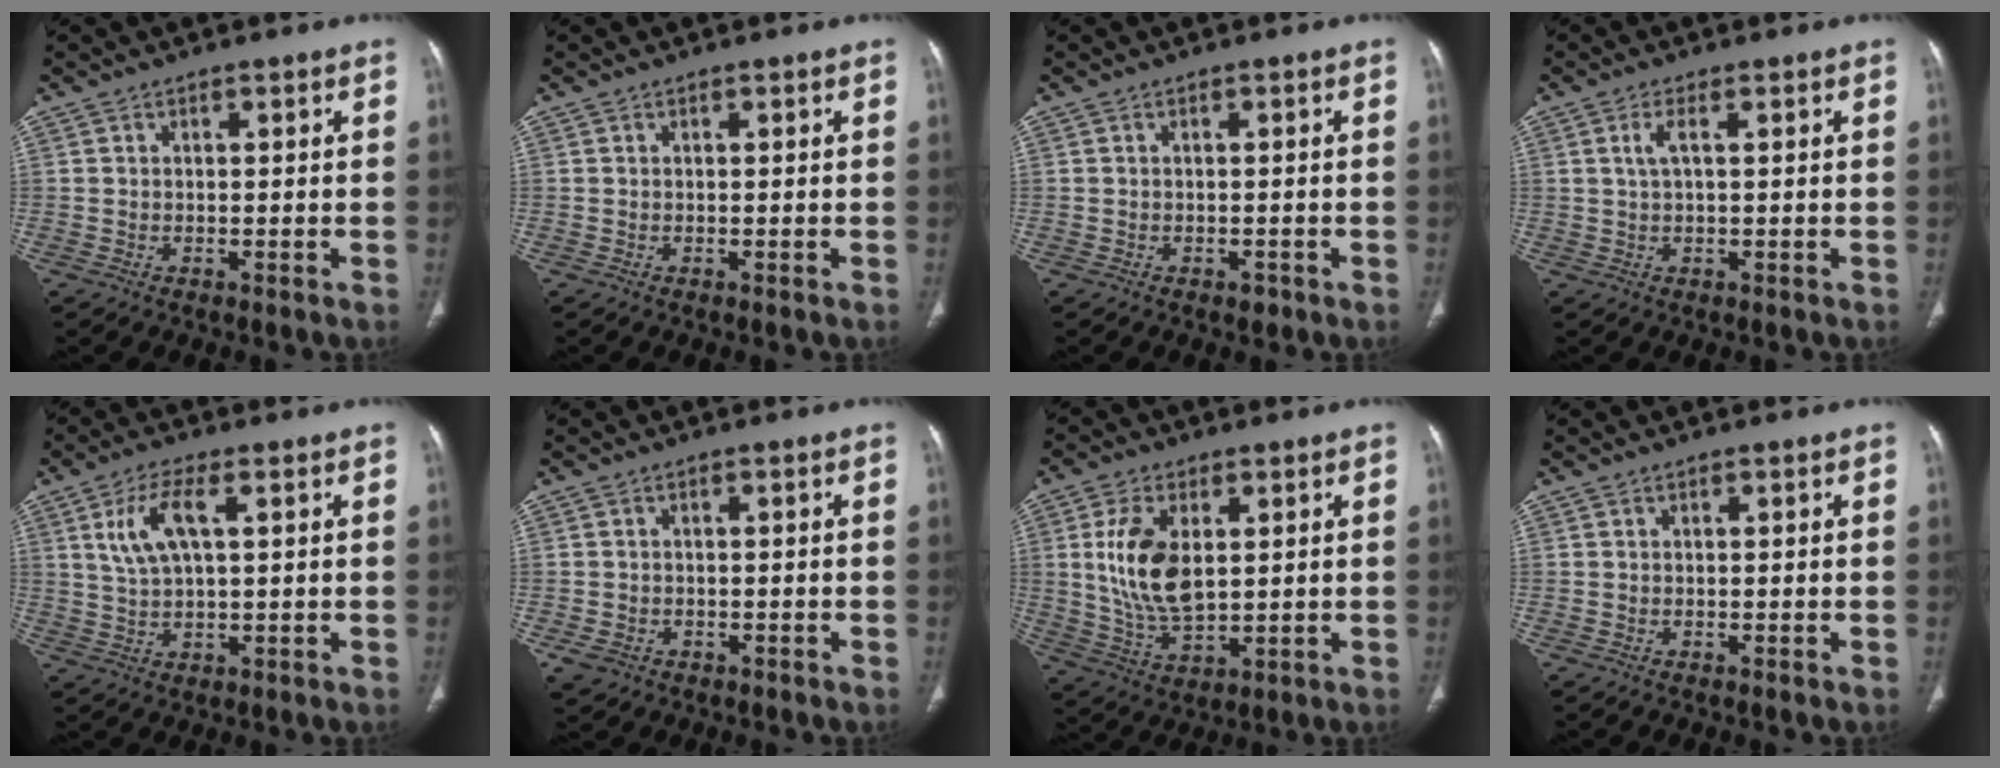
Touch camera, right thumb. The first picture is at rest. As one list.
[{"total": 0.0}, {"total": 1.1, "force": [-0.6, 0.7, 0.6], "torque": [-0.006, 0.000, -0.007]}, {"total": 2.6, "force": [0.7, 0.8, 2.3], "torque": [-0.058, 0.006, 0.018]}, {"total": 8.1, "force": [2.6, 3.2, 7.0], "torque": [-0.148, 0.003, 0.055]}, {"total": 3.2, "force": [-1.3, 2.5, 1.3], "torque": [-0.029, 0.003, -0.014]}, {"total": 12.3, "force": [2.3, 6.7, 10.0], "torque": [-0.194, -0.014, 0.053]}, {"total": 0.0}]